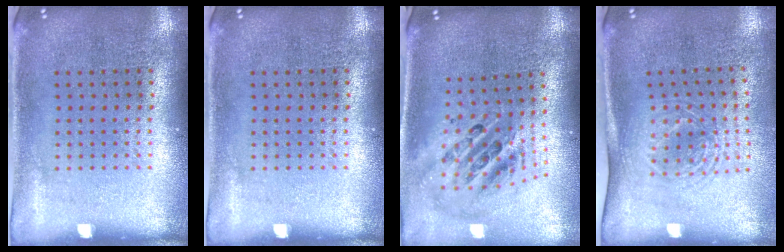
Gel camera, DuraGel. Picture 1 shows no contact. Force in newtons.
{"total": 0.0}
{"total": 2.5, "press": 1.8, "slide": 1.8}
{"total": 1.7, "press": 1.3, "slide": 1.1}